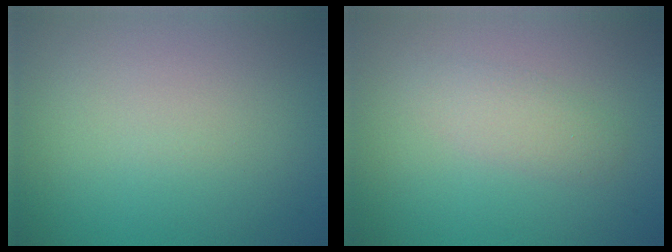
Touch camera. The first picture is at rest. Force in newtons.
{"total": 1.9, "press": 1.9, "slide": 0.0}